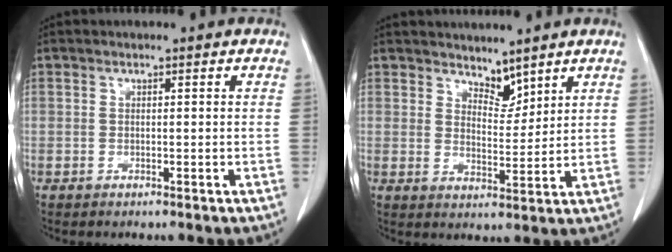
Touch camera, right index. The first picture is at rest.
{"total": 4.0, "force": [3.6, 1.5, 1.0], "torque": [-0.011, -0.003, 0.067]}